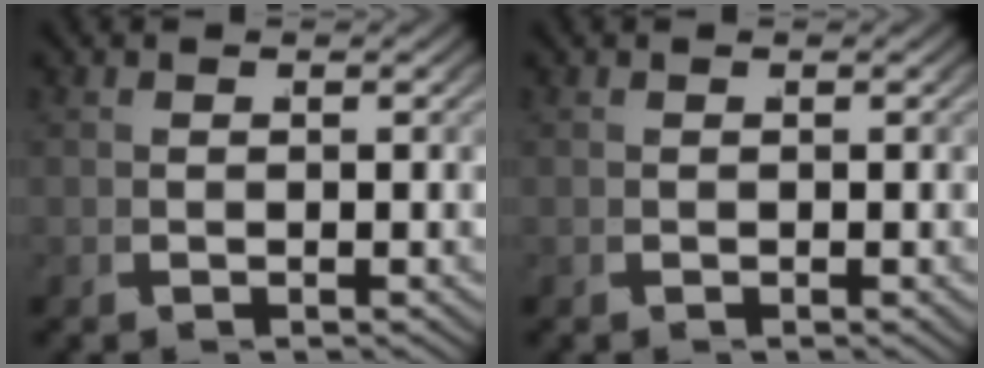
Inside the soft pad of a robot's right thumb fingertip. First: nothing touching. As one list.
[{"total": 0.0}]